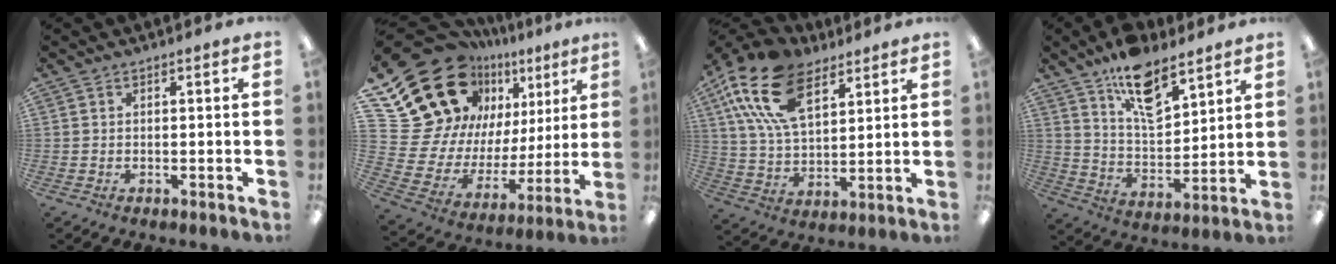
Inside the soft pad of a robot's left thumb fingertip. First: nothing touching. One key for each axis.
{"total": 25.0, "fx": 13.3, "fy": 18.3, "fz": 10.6, "tx": -0.193, "ty": -0.108, "tz": 0.284}
{"total": 18.8, "fx": 10.1, "fy": 10.2, "fz": 12.2, "tx": -0.269, "ty": -0.030, "tz": 0.180}
{"total": 13.6, "fx": 9.6, "fy": 5.7, "fz": 7.7, "tx": -0.129, "ty": -0.053, "tz": 0.170}